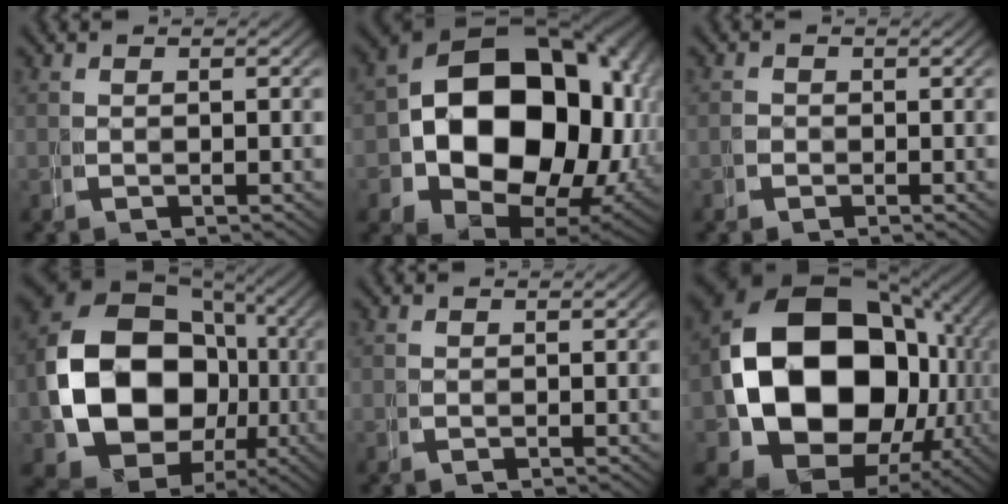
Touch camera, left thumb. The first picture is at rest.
{"total": 22.0, "force": [-0.3, 15.5, 15.7], "torque": [-0.262, -0.074, 0.025]}
{"total": 1.2, "force": [-0.6, 0.4, -0.9], "torque": [0.016, -0.005, -0.010]}
{"total": 17.9, "force": [-1.5, 14.1, 10.9], "torque": [-0.259, -0.089, 0.016]}
{"total": 0.0}
{"total": 24.3, "force": [-0.2, 18.0, 16.4], "torque": [-0.320, -0.084, 0.025]}